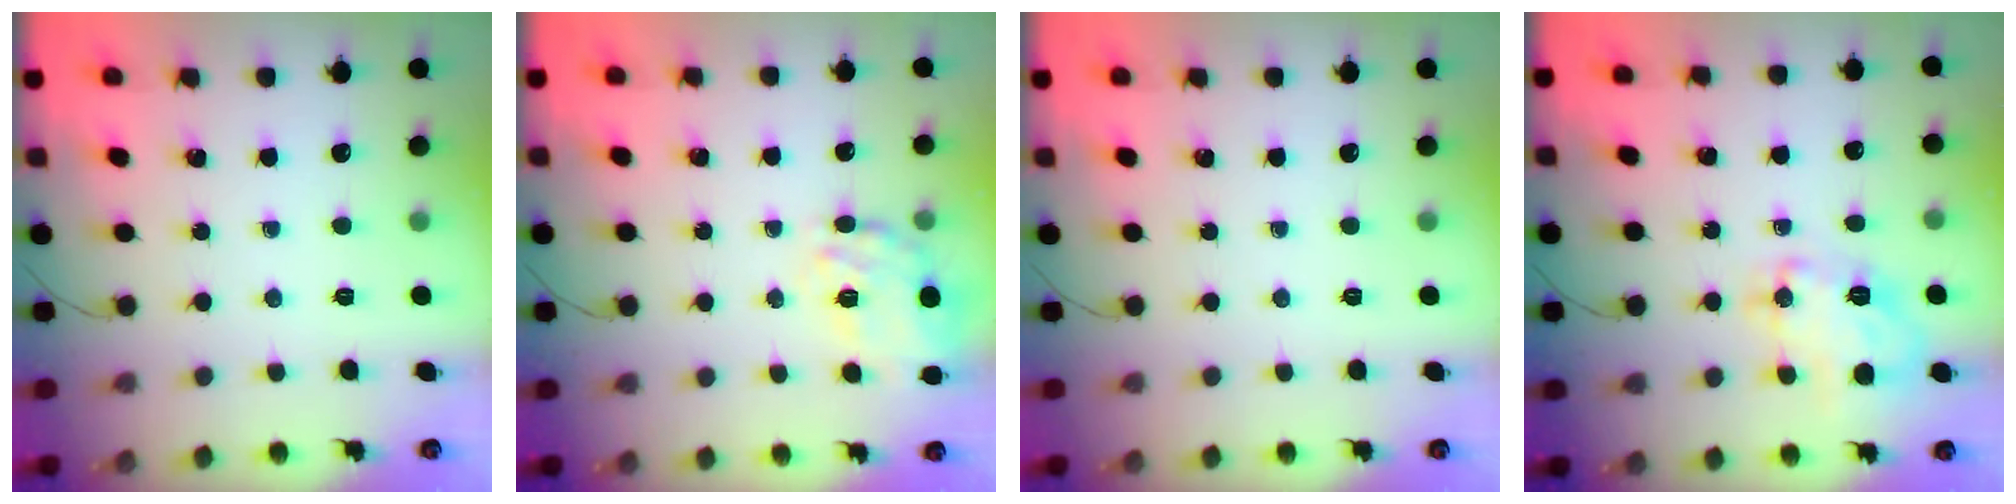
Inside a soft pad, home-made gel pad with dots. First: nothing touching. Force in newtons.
{"total": 18.7, "press": 18.5, "slide": 2.6}
{"total": 0.0}
{"total": 14.6, "press": 14.5, "slide": 0.9}